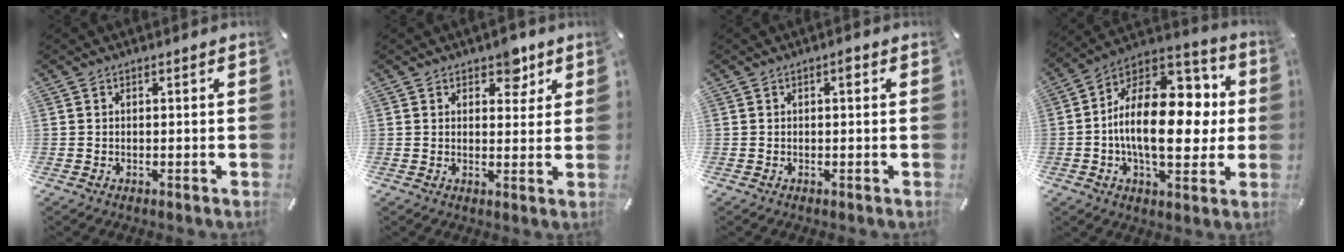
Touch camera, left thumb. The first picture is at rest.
{"total": 5.2, "force": [3.4, 3.5, 2.0], "torque": [0.005, -0.016, 0.050]}
{"total": 1.7, "force": [0.4, 0.8, 1.5], "torque": [-0.016, 0.001, 0.001]}
{"total": 22.0, "force": [0.4, 13.2, 17.6], "torque": [-0.282, -0.002, 0.012]}